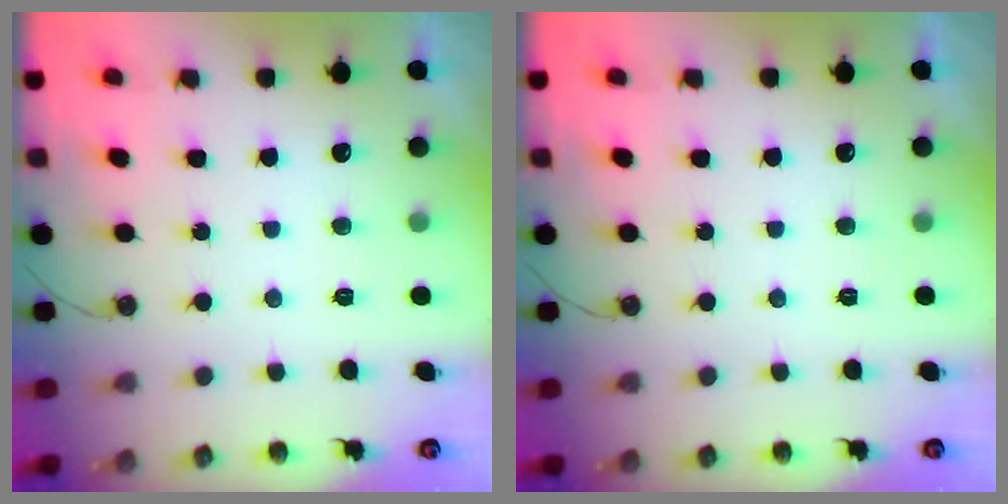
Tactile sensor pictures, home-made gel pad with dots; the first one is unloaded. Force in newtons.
{"total": 0.0}